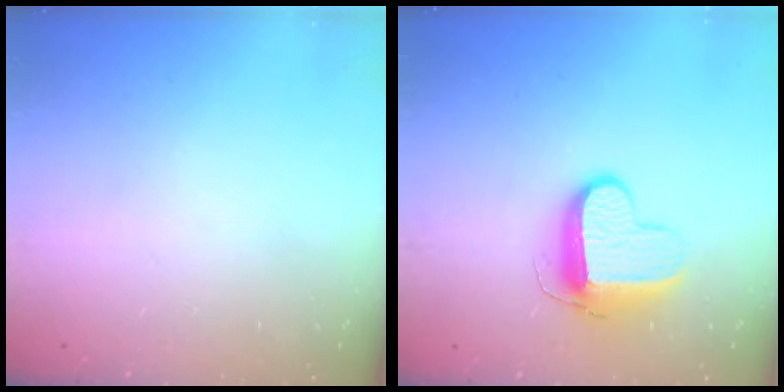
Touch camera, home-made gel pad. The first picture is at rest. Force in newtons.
{"total": 10.7, "press": 10.6, "slide": 1.1}